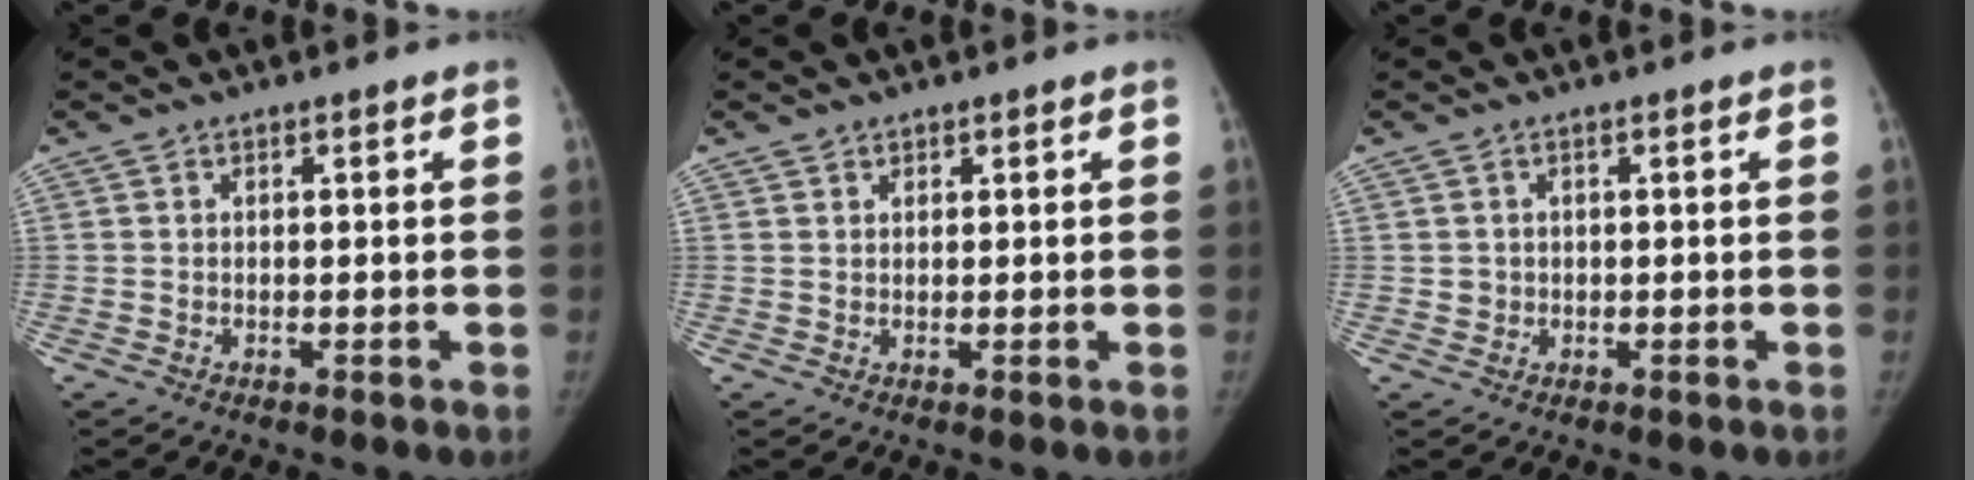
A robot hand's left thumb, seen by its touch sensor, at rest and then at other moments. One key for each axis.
{"total": 1.0, "fx": 0.7, "fy": 0.7, "fz": -0.1, "tx": 0.019, "ty": -0.003, "tz": 0.005}
{"total": 1.1, "fx": 0.0, "fy": 1.1, "fz": 0.2, "tx": 0.002, "ty": 0.002, "tz": 0.002}